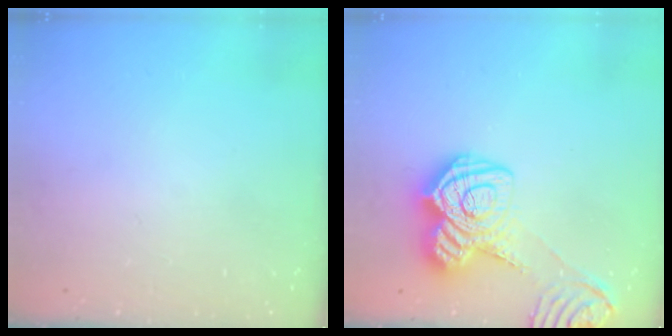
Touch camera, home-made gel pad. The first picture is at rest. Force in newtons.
{"total": 17.8, "press": 17.8, "slide": 1.2}